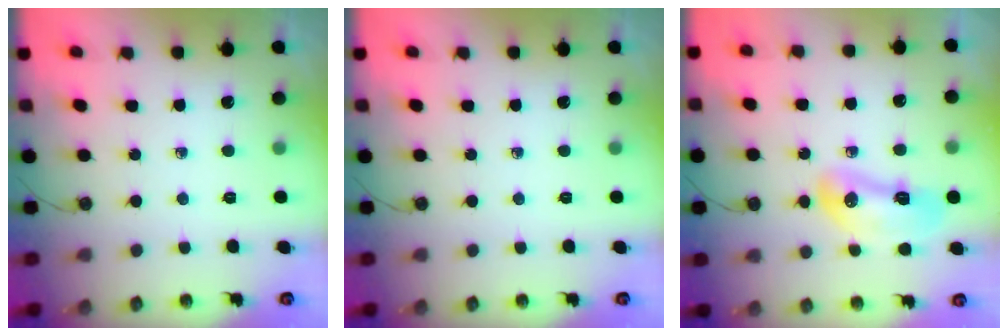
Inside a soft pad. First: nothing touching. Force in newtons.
{"total": 0.0}
{"total": 11.5, "press": 10.8, "slide": 3.8}